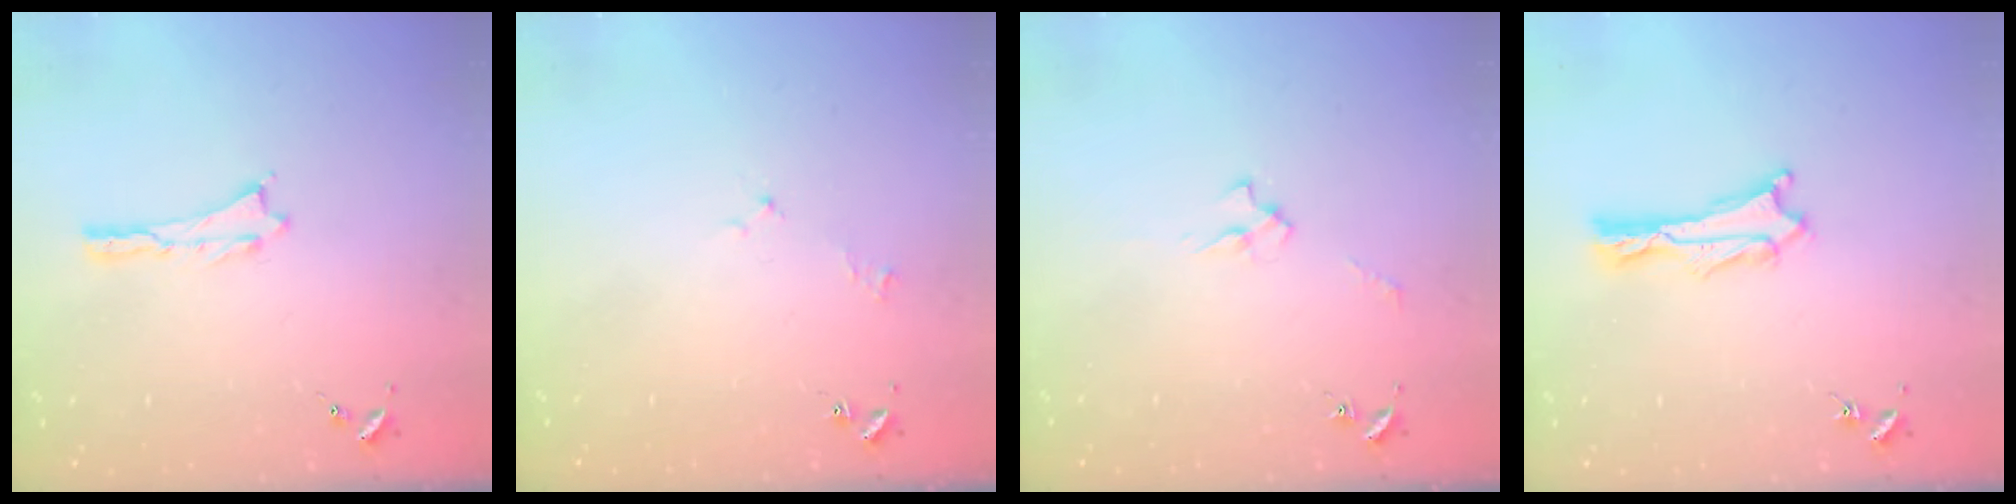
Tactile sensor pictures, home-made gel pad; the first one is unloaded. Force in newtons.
{"total": 1.6, "press": 1.5, "slide": 0.3}
{"total": 2.4, "press": 2.4, "slide": 0.4}
{"total": 0.9, "press": 0.9, "slide": 0.2}